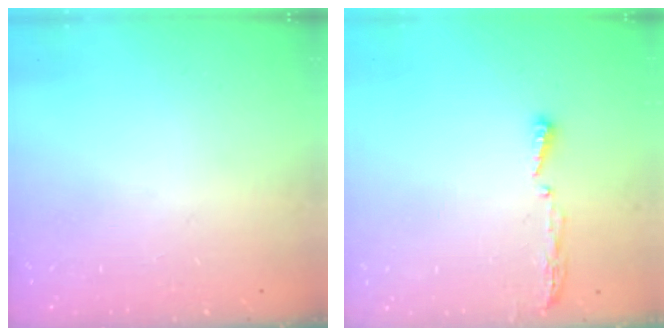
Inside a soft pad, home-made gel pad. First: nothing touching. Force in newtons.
{"total": 3.4, "press": 3.4, "slide": 0.4}